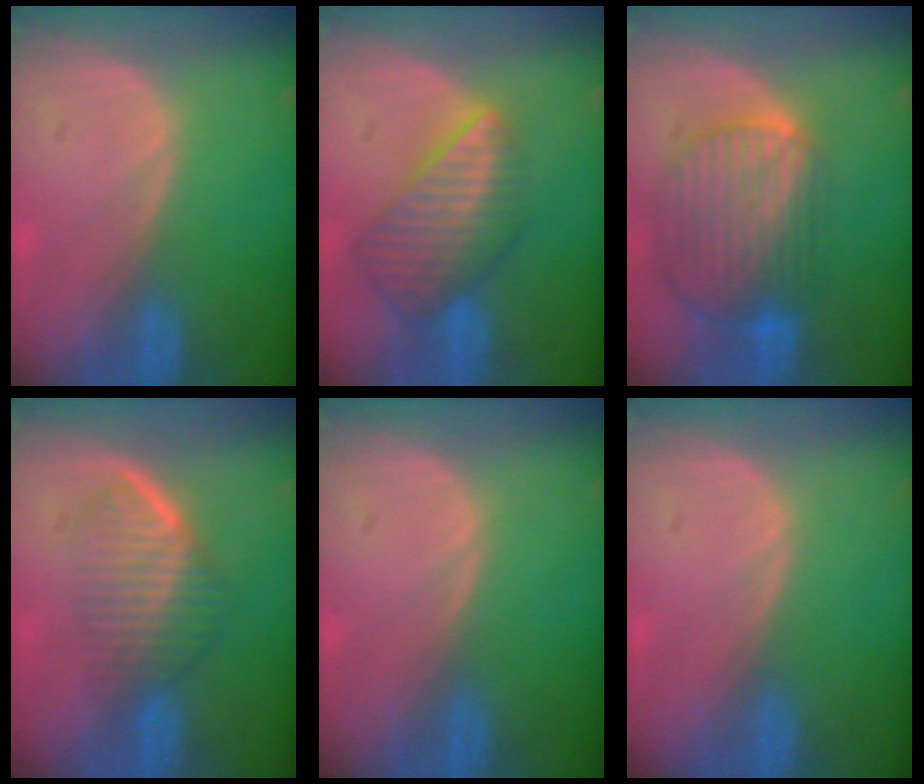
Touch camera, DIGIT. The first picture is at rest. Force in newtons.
{"total": 8.4, "press": 7.5, "slide": 3.9}
{"total": 10.4, "press": 8.8, "slide": 5.5}
{"total": 6.9, "press": 6.0, "slide": 3.4}
{"total": 0.0}
{"total": 0.0}